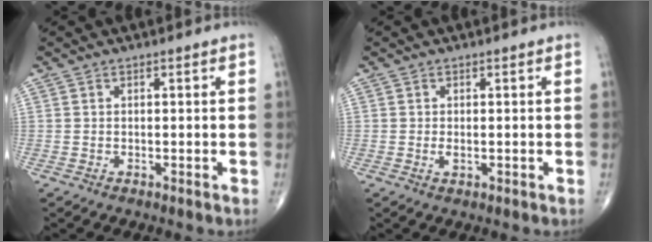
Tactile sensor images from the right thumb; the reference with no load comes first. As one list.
[{"total": 1.1, "force": [-0.1, 0.5, 1.0], "torque": [-0.017, -0.002, -0.003]}]